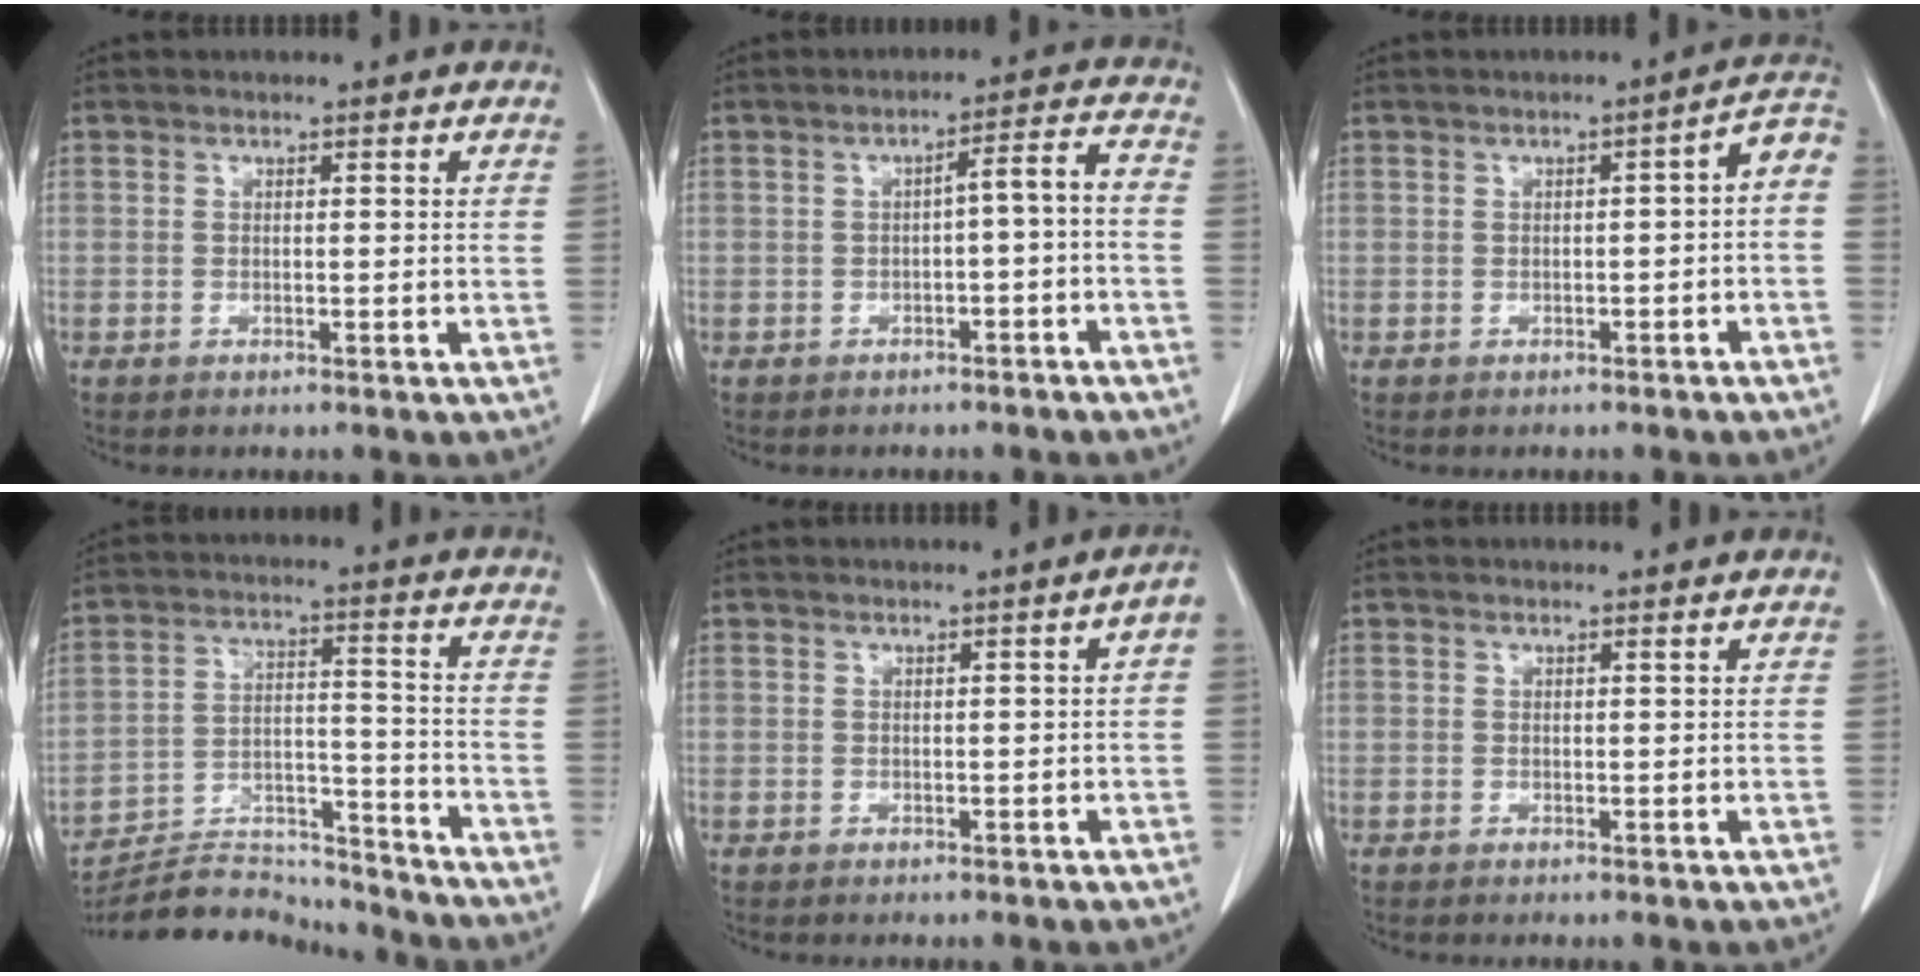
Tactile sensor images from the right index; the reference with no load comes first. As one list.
[{"total": 4.5, "force": [-1.8, 0.6, 4.1], "torque": [-0.057, 0.023, -0.023]}, {"total": 4.3, "force": [-1.5, 1.2, 3.8], "torque": [-0.044, 0.023, -0.019]}, {"total": 13.7, "force": [-13.6, 1.4, 0.7], "torque": [-0.013, 0.038, -0.220]}, {"total": 1.8, "force": [-0.2, 0.1, 1.8], "torque": [-0.017, 0.004, -0.002]}, {"total": 0.0}]